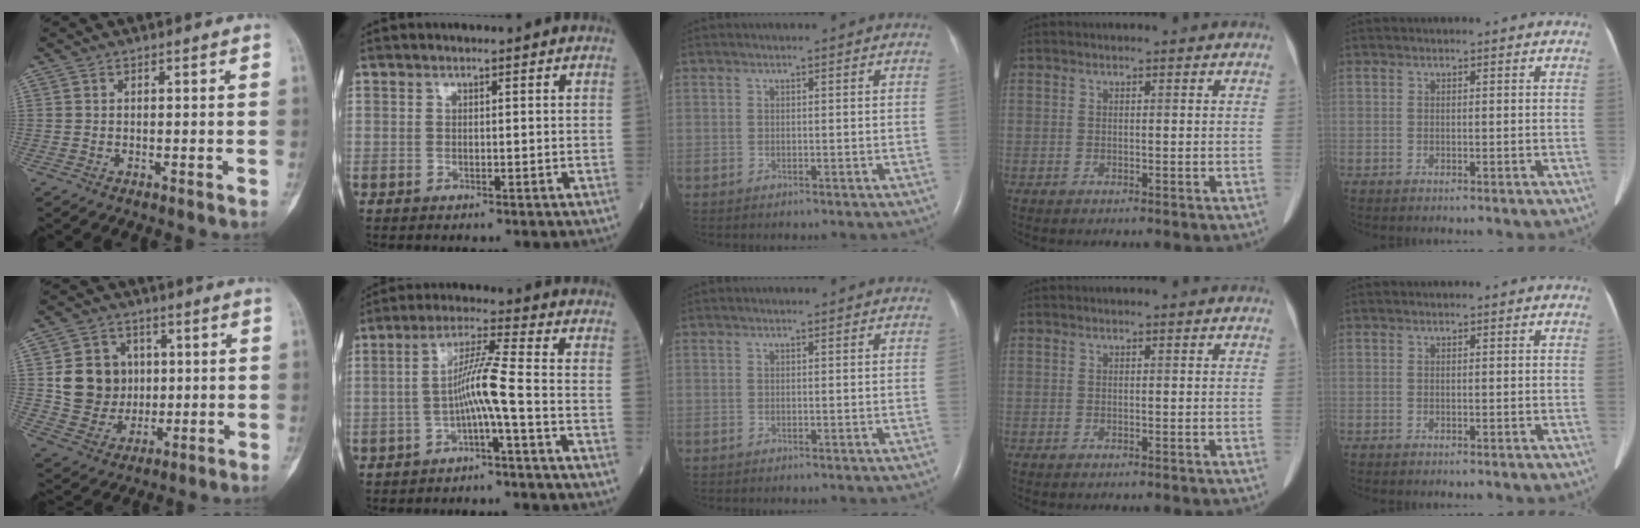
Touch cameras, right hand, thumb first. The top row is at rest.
{"thumb": {"total": 11.5, "force": [1.4, 10.4, 4.8], "torque": [-0.042, 0.000, 0.038]}, "index": {"total": 6.4, "force": [-2.0, -1.0, 6.0], "torque": [-0.115, 0.018, -0.037]}}